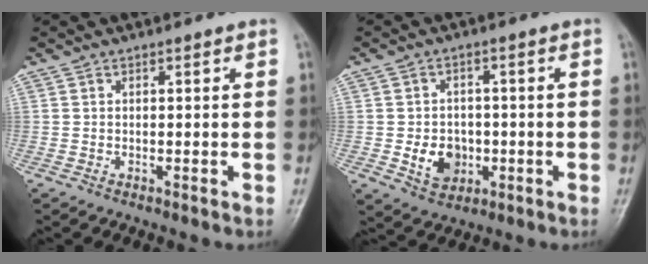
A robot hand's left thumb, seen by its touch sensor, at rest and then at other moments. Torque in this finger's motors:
{"motor_torque": [0.71, 0.79, 0.48, 0.18, 0.02]}